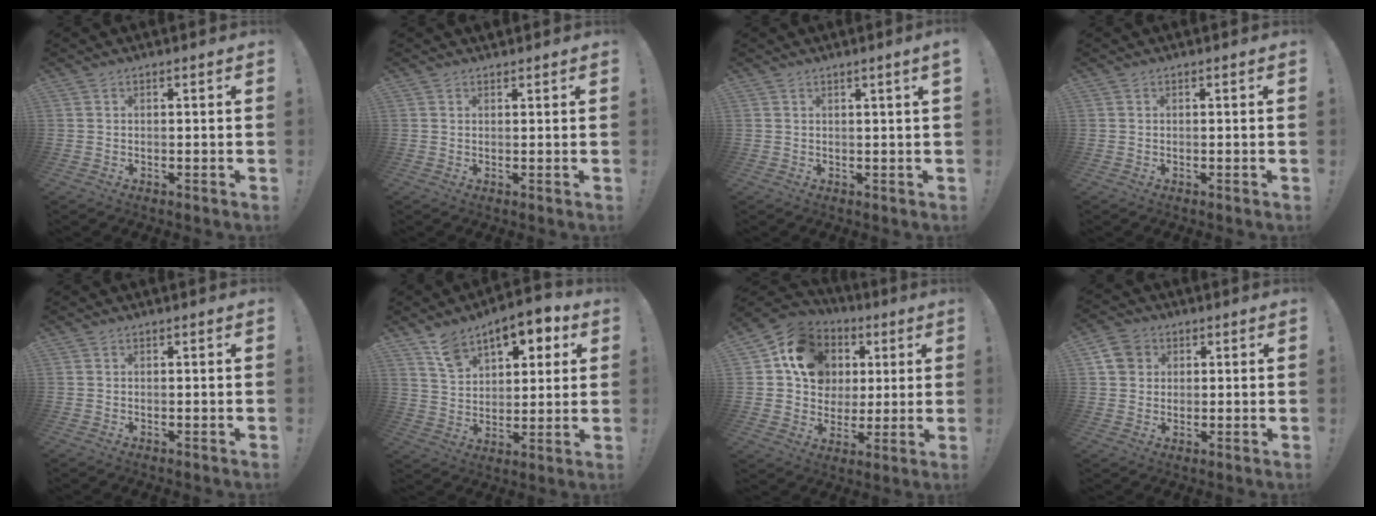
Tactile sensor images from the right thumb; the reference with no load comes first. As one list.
[{"total": 0.9, "force": [0.9, 0.3, 0.0], "torque": [0.007, -0.005, 0.017]}, {"total": 2.0, "force": [0.9, -0.4, 1.7], "torque": [-0.028, -0.004, 0.014]}, {"total": 0.0}, {"total": 0.0}, {"total": 13.8, "force": [9.0, 7.2, 7.5], "torque": [-0.114, -0.053, 0.159]}, {"total": 16.7, "force": [5.3, 14.0, 7.5], "torque": [-0.104, -0.012, 0.117]}, {"total": 6.9, "force": [2.5, 6.0, 2.4], "torque": [-0.037, -0.001, 0.053]}]